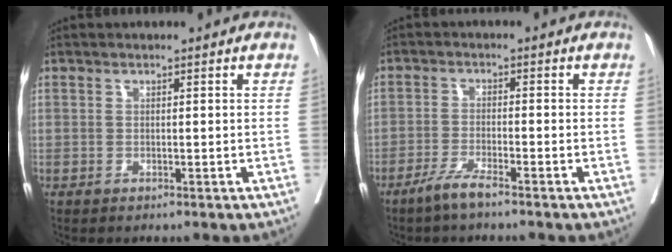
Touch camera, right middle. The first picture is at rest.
{"total": 3.8, "force": [-2.9, -0.2, 2.4], "torque": [-0.049, -0.007, -0.060]}